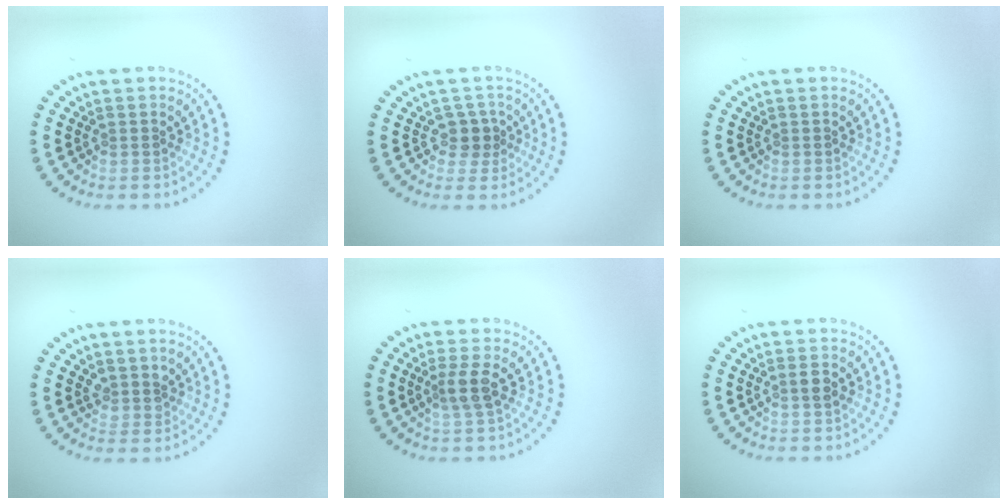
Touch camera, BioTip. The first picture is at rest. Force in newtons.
{"total": 1.8, "press": 1.4, "slide": 1.1}
{"total": 0.0}
{"total": 1.7, "press": 1.5, "slide": 0.9}
{"total": 2.3, "press": 1.8, "slide": 1.3}
{"total": 1.1, "press": 1.0, "slide": 0.3}